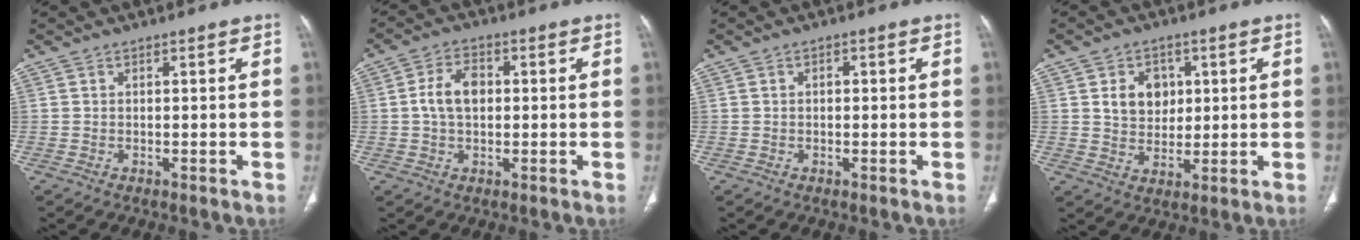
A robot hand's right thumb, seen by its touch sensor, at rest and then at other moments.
{"total": 6.2, "force": [0.4, 3.9, 4.8], "torque": [-0.089, 0.012, 0.003]}
{"total": 0.9, "force": [0.1, 0.7, 0.7], "torque": [-0.008, 0.004, -0.001]}
{"total": 7.1, "force": [2.0, 5.6, 3.8], "torque": [-0.029, -0.010, 0.037]}